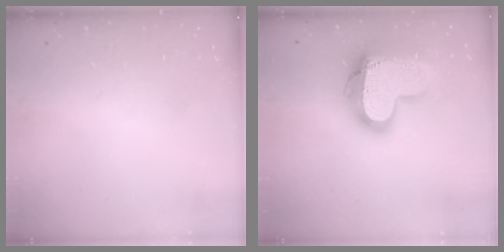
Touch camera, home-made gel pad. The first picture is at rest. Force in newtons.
{"total": 18.9, "press": 18.8, "slide": 1.5}